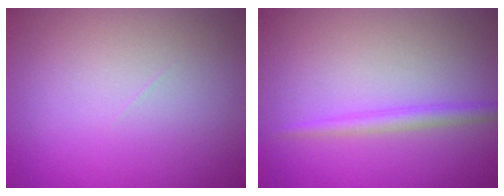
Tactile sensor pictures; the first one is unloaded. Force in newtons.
{"total": 1.7, "press": 1.7, "slide": 0.1}